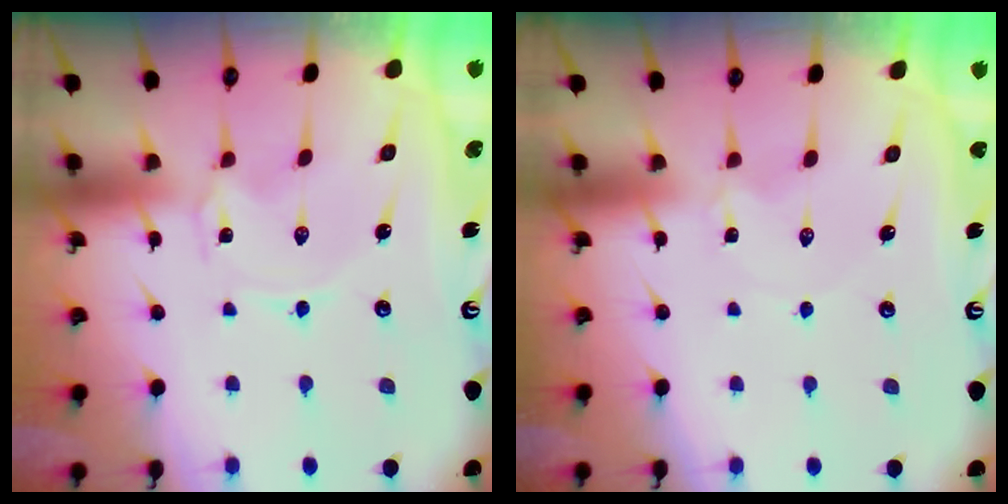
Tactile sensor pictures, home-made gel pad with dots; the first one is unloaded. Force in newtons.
{"total": 1.0, "press": 1.0, "slide": 0.1}